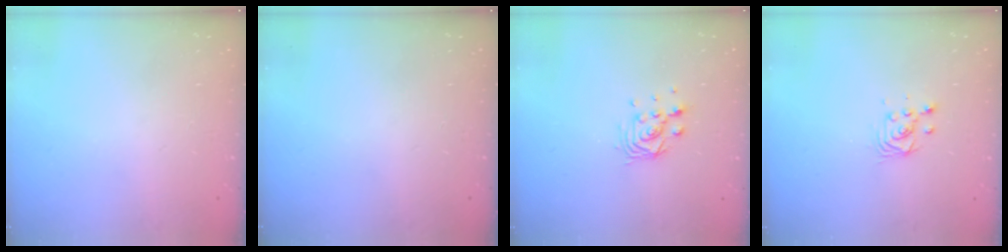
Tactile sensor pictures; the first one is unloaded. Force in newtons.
{"total": 0.0}
{"total": 8.3, "press": 8.3, "slide": 0.5}
{"total": 3.4, "press": 3.4, "slide": 0.2}